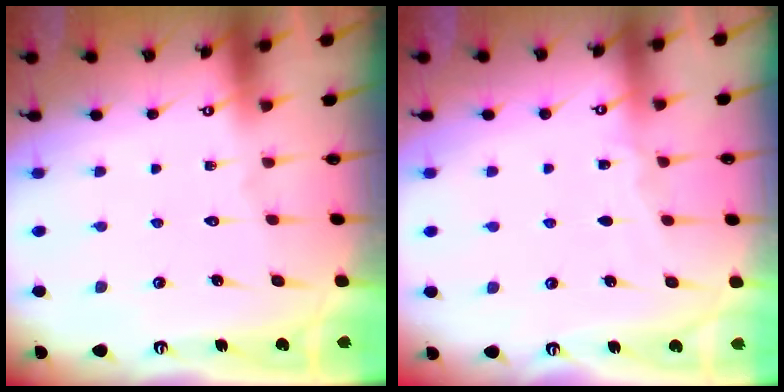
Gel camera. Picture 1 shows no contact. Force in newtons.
{"total": 2.8, "press": 2.8, "slide": 0.3}